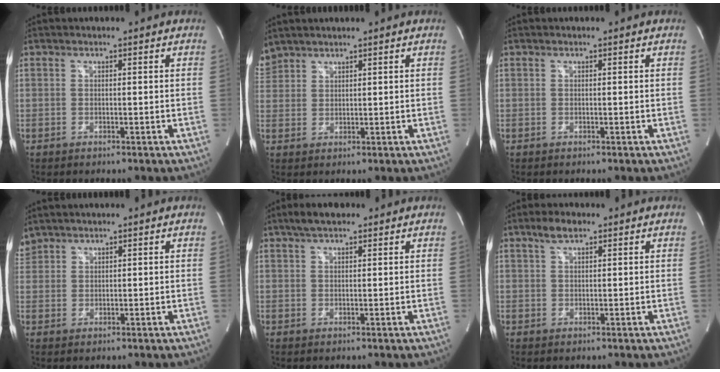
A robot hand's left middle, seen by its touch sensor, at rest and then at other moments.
{"total": 3.7, "force": [3.5, 1.2, 0.3], "torque": [-0.018, 0.020, 0.079]}
{"total": 0.0}
{"total": 2.7, "force": [2.5, 1.0, 0.1], "torque": [-0.009, 0.018, 0.055]}
{"total": 4.2, "force": [3.0, 1.3, 2.6], "torque": [-0.054, 0.019, 0.052]}
{"total": 2.7, "force": [1.8, 1.1, 1.7], "torque": [-0.034, 0.009, 0.036]}